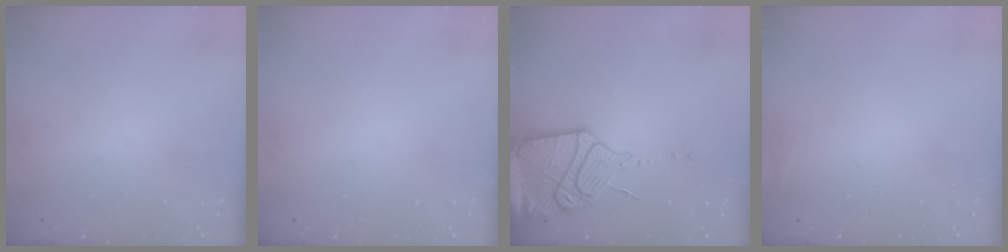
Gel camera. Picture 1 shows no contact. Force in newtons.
{"total": 0.0}
{"total": 19.2, "press": 18.4, "slide": 5.2}
{"total": 9.7, "press": 4.2, "slide": 8.8}